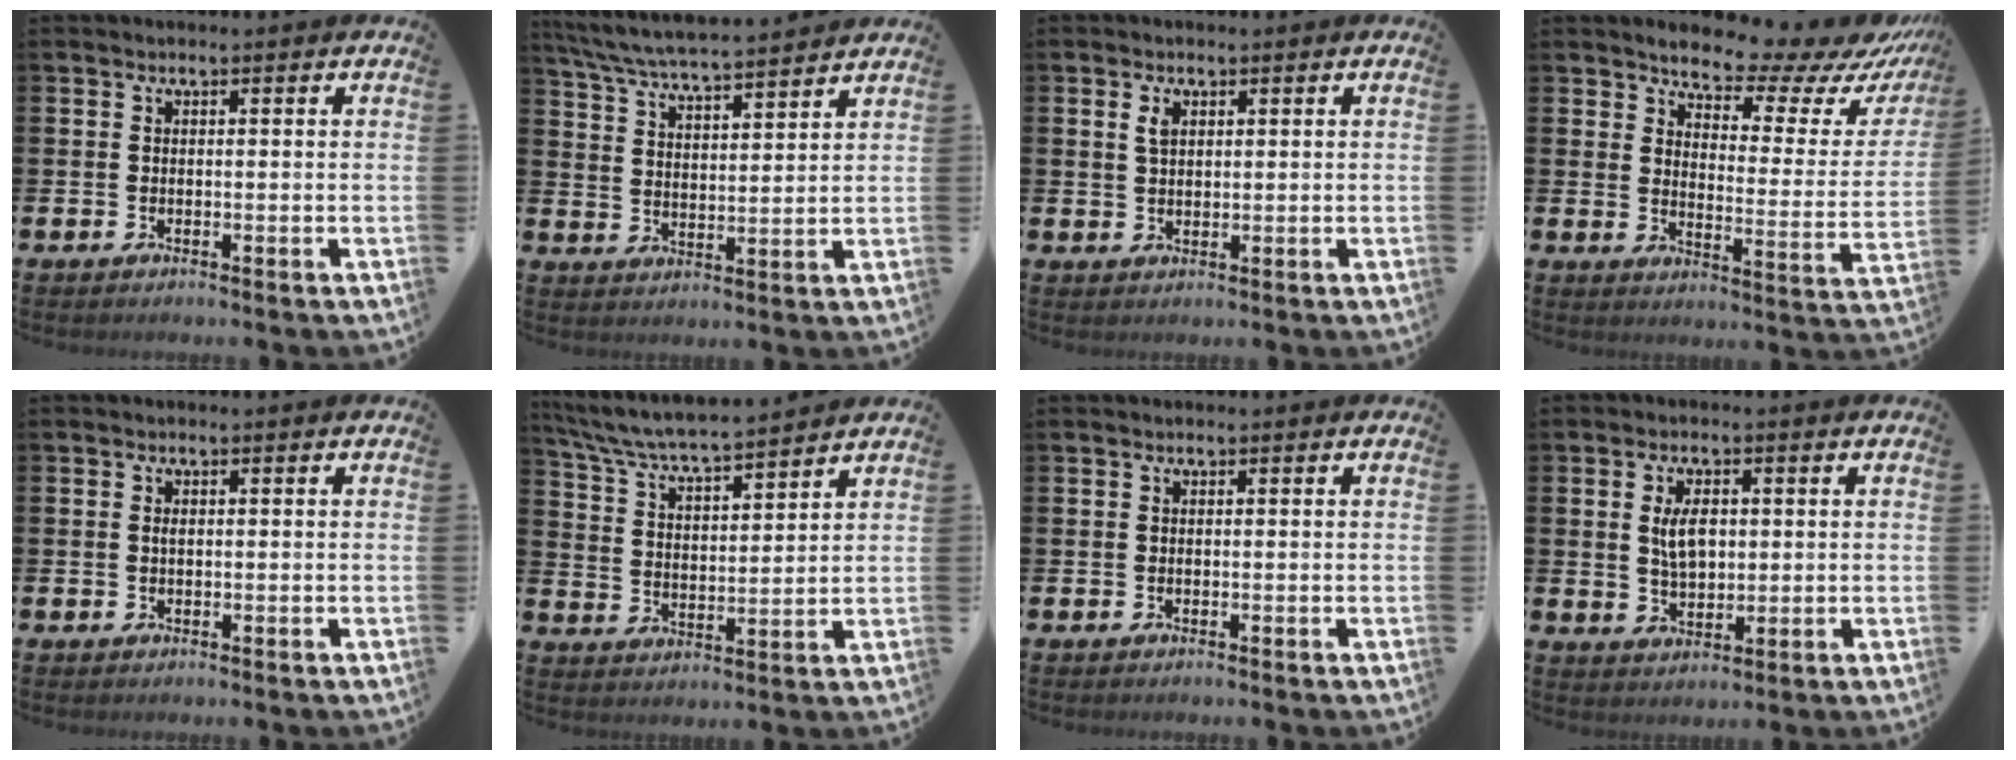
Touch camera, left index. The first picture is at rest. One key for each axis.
{"total": 6.3, "fx": 6.1, "fy": 0.3, "fz": 1.6, "tx": -0.056, "ty": -0.042, "tz": 0.105}
{"total": 1.9, "fx": 1.2, "fy": 1.1, "fz": 0.9, "tx": -0.003, "ty": -0.004, "tz": 0.019}
{"total": 7.3, "fx": 6.8, "fy": 1.6, "fz": 2.3, "tx": -0.051, "ty": -0.060, "tz": 0.111}
{"total": 0.6, "fx": 0.1, "fy": 0.4, "fz": 0.4, "tx": 0.000, "ty": -0.001, "tz": 0.001}
{"total": 6.6, "fx": 6.4, "fy": 0.1, "fz": 1.6, "tx": -0.059, "ty": -0.047, "tz": 0.109}
{"total": 0.0}
{"total": 4.5, "fx": 1.1, "fy": 2.5, "fz": 3.5, "tx": -0.057, "ty": 0.001, "tz": 0.014}